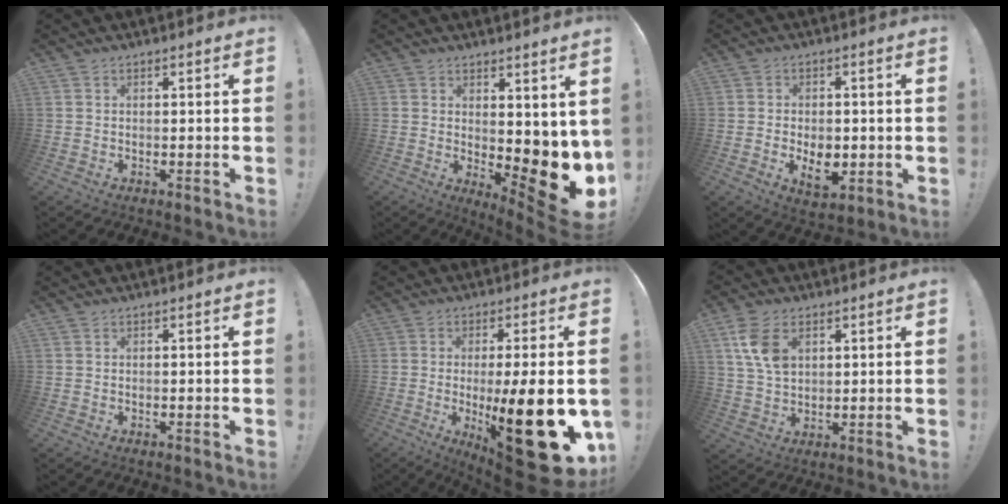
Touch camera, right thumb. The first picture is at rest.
{"total": 7.4, "force": [0.0, 2.2, 7.0], "torque": [-0.074, -0.035, 0.005]}
{"total": 7.5, "force": [-1.9, 5.1, 5.2], "torque": [-0.069, 0.003, -0.029]}
{"total": 0.0}
{"total": 24.0, "force": [-5.3, 6.1, 22.6], "torque": [-0.330, 0.006, -0.067]}
{"total": 9.8, "force": [3.8, 6.4, 6.4], "torque": [-0.125, -0.005, 0.074]}